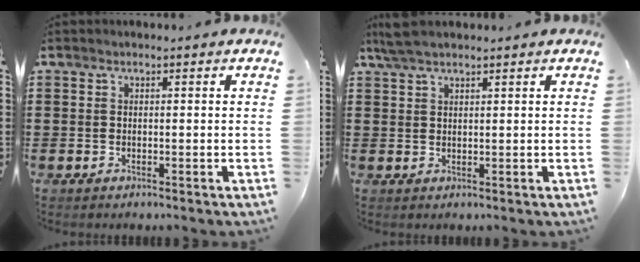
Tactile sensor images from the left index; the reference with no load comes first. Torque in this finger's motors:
{"motor_torque": [0.95, -1.04, 0.17, 0.07]}